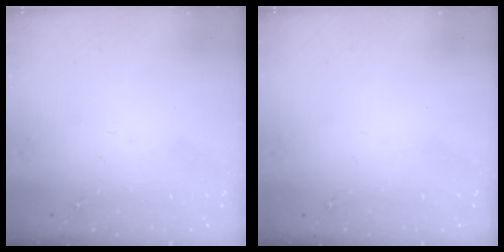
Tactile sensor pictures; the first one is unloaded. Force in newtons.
{"total": 0.0}